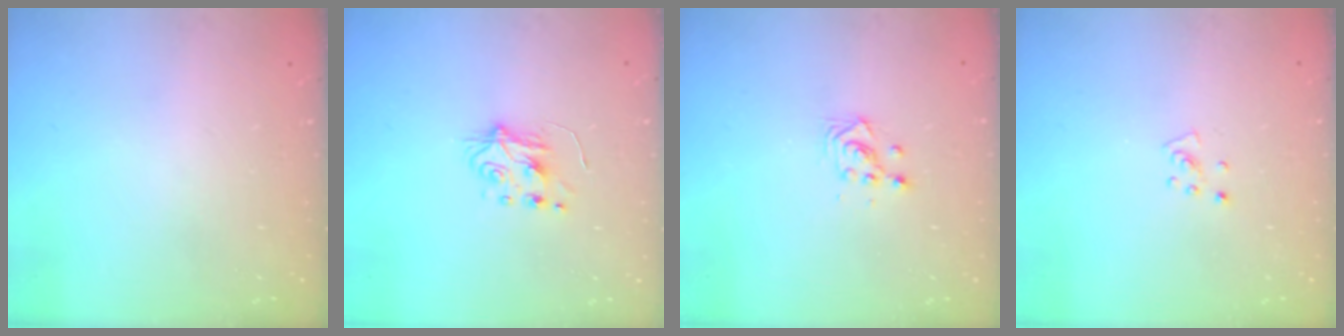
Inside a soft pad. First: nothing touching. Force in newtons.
{"total": 5.9, "press": 5.8, "slide": 0.7}
{"total": 2.9, "press": 2.9, "slide": 0.1}
{"total": 3.8, "press": 3.8, "slide": 0.4}